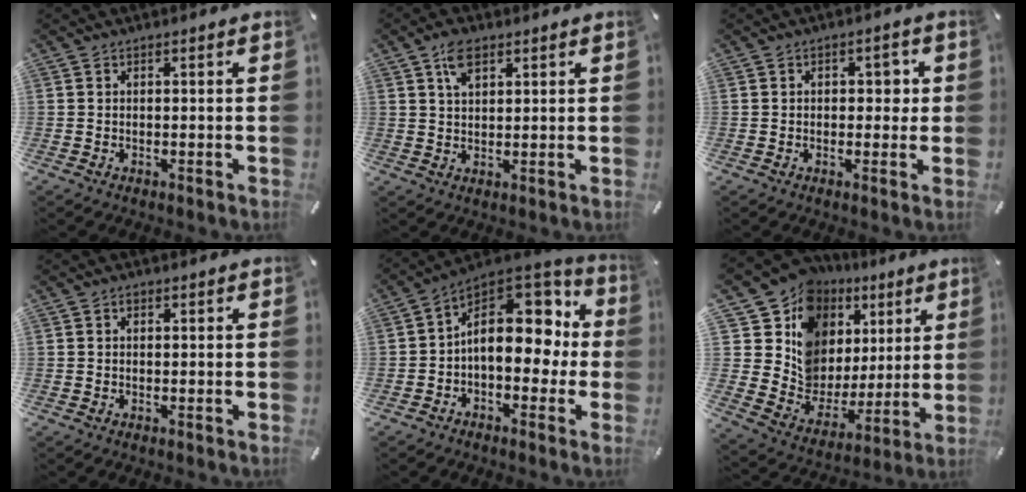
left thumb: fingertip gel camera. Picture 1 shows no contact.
{"total": 5.5, "force": [2.9, 3.1, 3.5], "torque": [-0.070, 0.002, 0.052]}
{"total": 3.7, "force": [0.3, 2.4, 2.8], "torque": [-0.024, -0.001, -0.007]}
{"total": 0.9, "force": [0.3, 0.6, 0.6], "torque": [-0.011, 0.004, 0.005]}
{"total": 15.4, "force": [3.0, 10.3, 11.1], "torque": [-0.159, -0.020, 0.051]}
{"total": 12.8, "force": [6.2, 10.8, 2.9], "torque": [-0.058, -0.079, 0.130]}